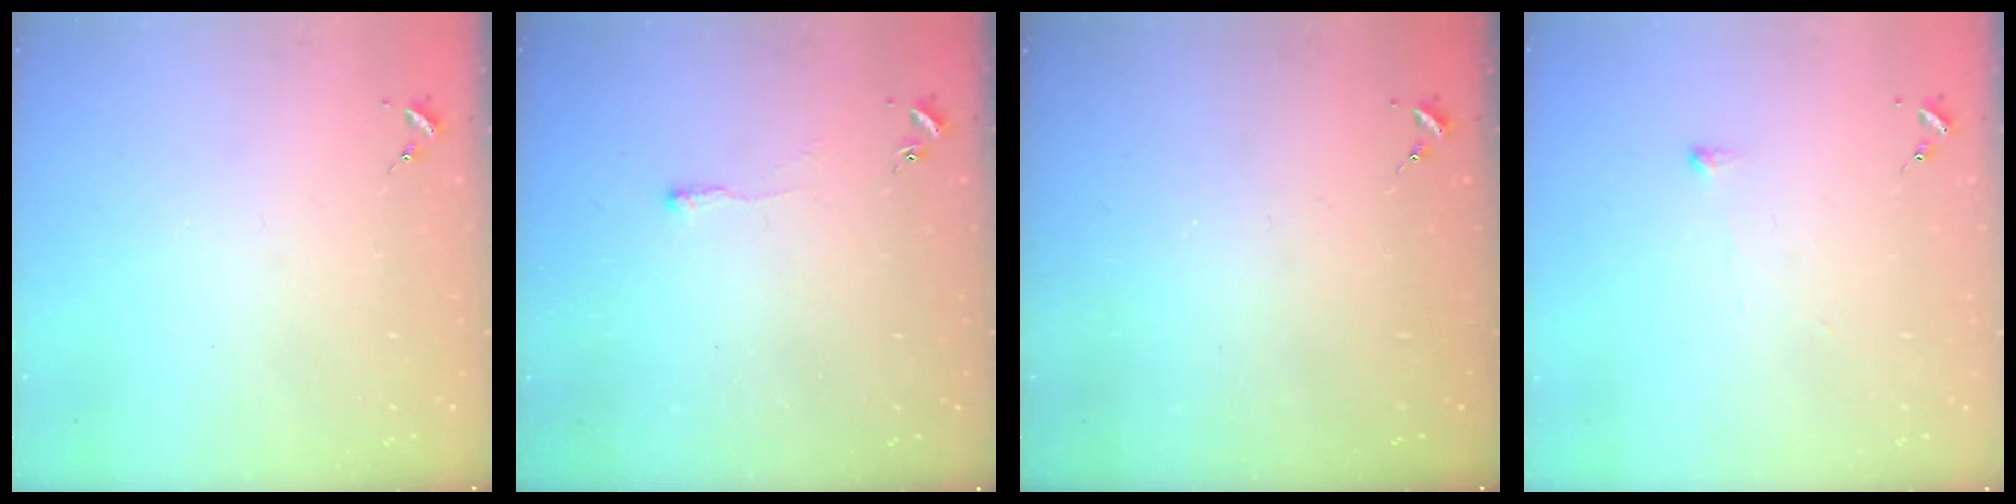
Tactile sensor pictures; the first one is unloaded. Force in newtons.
{"total": 2.5, "press": 2.5, "slide": 0.5}
{"total": 0.0}
{"total": 2.7, "press": 2.6, "slide": 0.5}